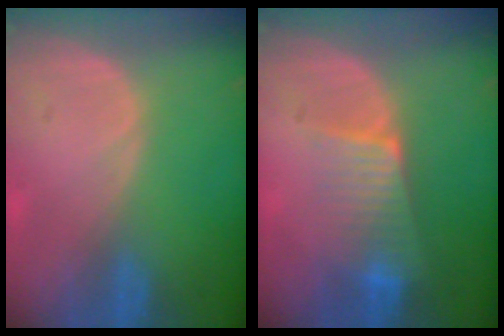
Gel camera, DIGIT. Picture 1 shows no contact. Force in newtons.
{"total": 6.6, "press": 5.9, "slide": 3.0}